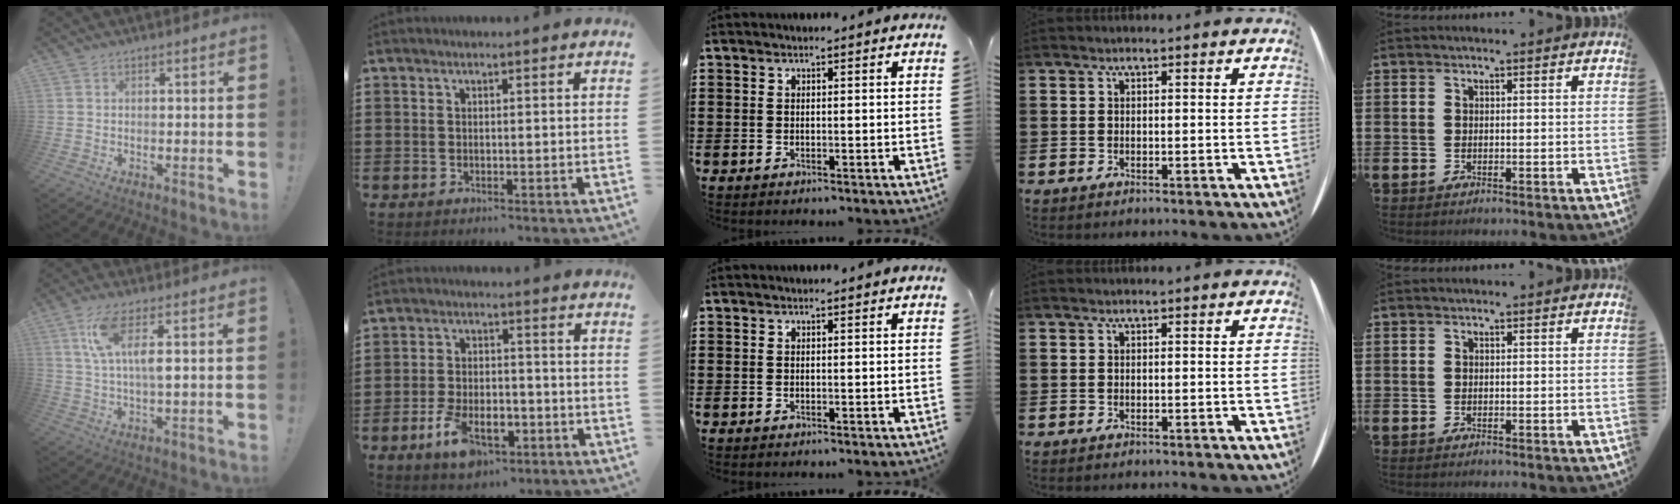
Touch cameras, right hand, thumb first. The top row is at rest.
{"thumb": {"total": 9.7, "force": [3.3, 2.5, 8.8], "torque": [-0.161, -0.007, 0.055]}, "index": {"total": 7.5, "force": [-3.7, 3.8, 5.2], "torque": [-0.109, 0.007, -0.070]}}